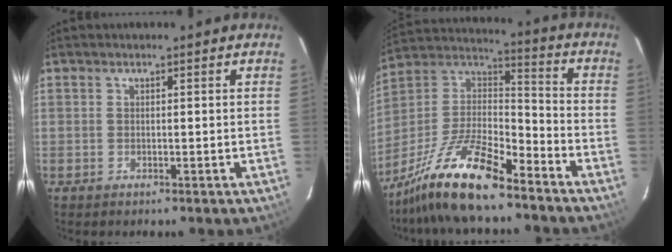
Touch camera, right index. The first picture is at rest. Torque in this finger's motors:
{"motor_torque": [1.03, -0.88, 0.35, 0.03]}